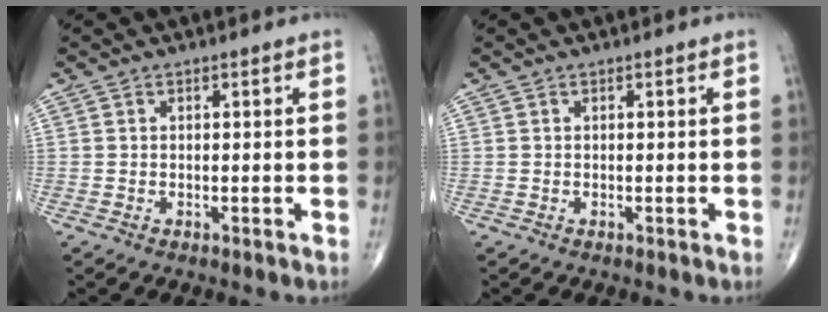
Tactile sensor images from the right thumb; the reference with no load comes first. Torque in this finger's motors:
{"motor_torque": [-0.36, 0.07, -0.01, 0.12, 0.02]}